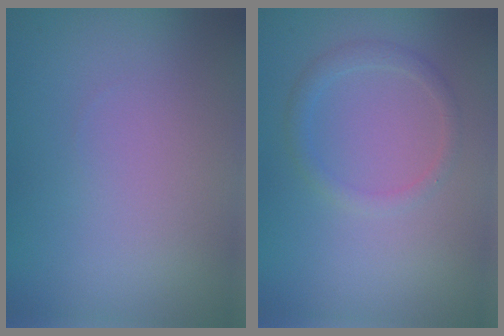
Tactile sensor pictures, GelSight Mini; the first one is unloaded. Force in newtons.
{"total": 1.4, "press": 1.4, "slide": 0.1}